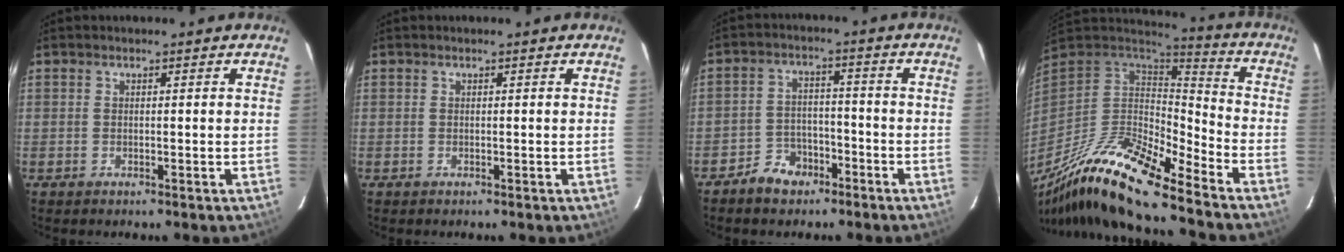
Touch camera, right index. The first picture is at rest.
{"total": 0.0}
{"total": 6.5, "force": [-4.8, 4.0, 1.8], "torque": [-0.050, 0.018, -0.073]}
{"total": 19.8, "force": [-14.7, 3.4, 12.9], "torque": [-0.240, -0.037, -0.289]}